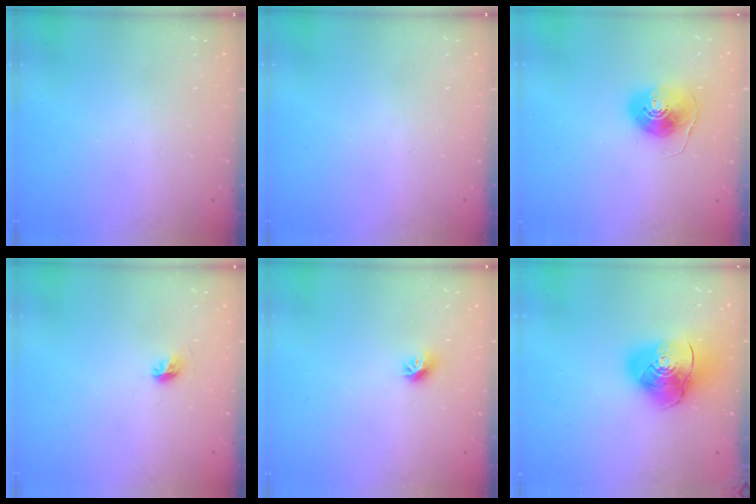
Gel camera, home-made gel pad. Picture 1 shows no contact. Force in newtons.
{"total": 0.0}
{"total": 8.3, "press": 8.3, "slide": 0.6}
{"total": 4.5, "press": 4.3, "slide": 1.4}
{"total": 7.4, "press": 7.4, "slide": 0.7}
{"total": 14.3, "press": 14.2, "slide": 1.9}